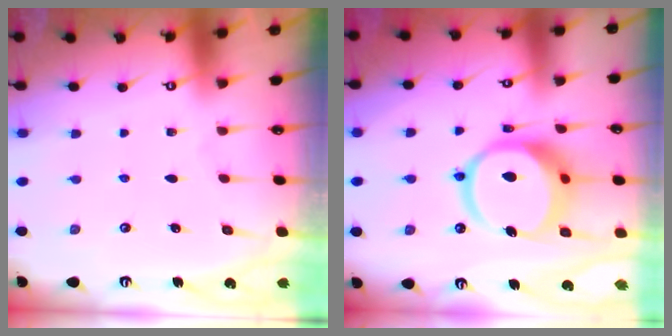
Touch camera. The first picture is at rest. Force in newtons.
{"total": 15.0, "press": 14.9, "slide": 1.8}